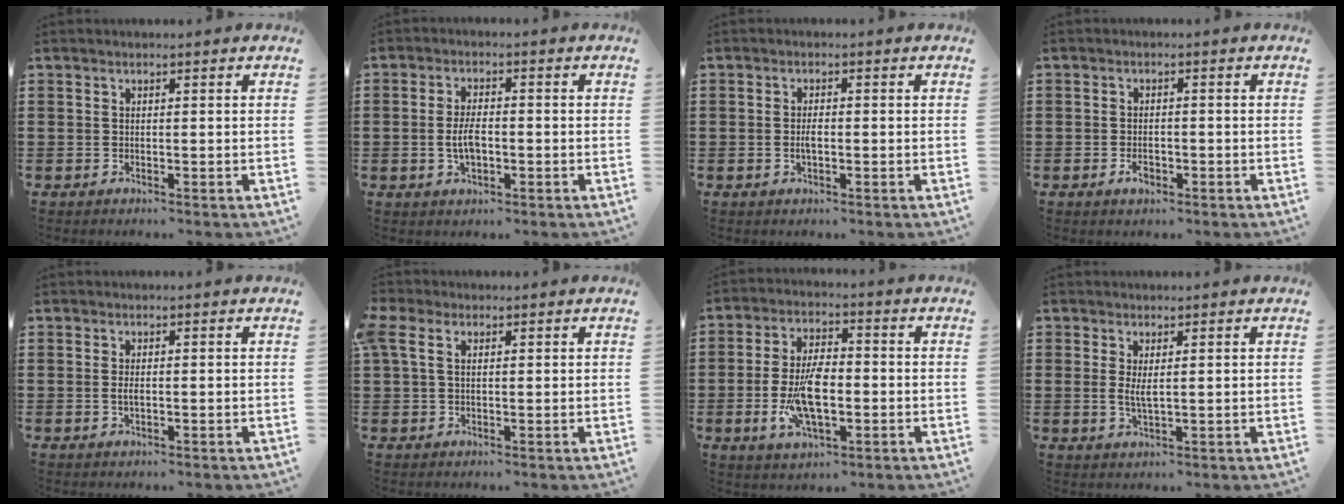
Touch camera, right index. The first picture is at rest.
{"total": 4.3, "force": [-0.6, 1.7, 3.9], "torque": [-0.079, 0.001, -0.012]}
{"total": 1.9, "force": [-0.3, 0.8, 1.8], "torque": [-0.033, 0.002, -0.006]}
{"total": 1.9, "force": [-0.8, 0.8, 1.4], "torque": [-0.028, -0.003, -0.014]}
{"total": 1.5, "force": [-0.2, 0.6, 1.4], "torque": [-0.034, -0.001, -0.006]}
{"total": 2.9, "force": [1.3, 2.0, 1.7], "torque": [-0.050, 0.009, 0.020]}
{"total": 9.0, "force": [-1.8, 4.0, 7.8], "torque": [-0.175, -0.003, -0.038]}
{"total": 2.5, "force": [0.6, 0.8, 2.4], "torque": [-0.048, 0.002, 0.010]}